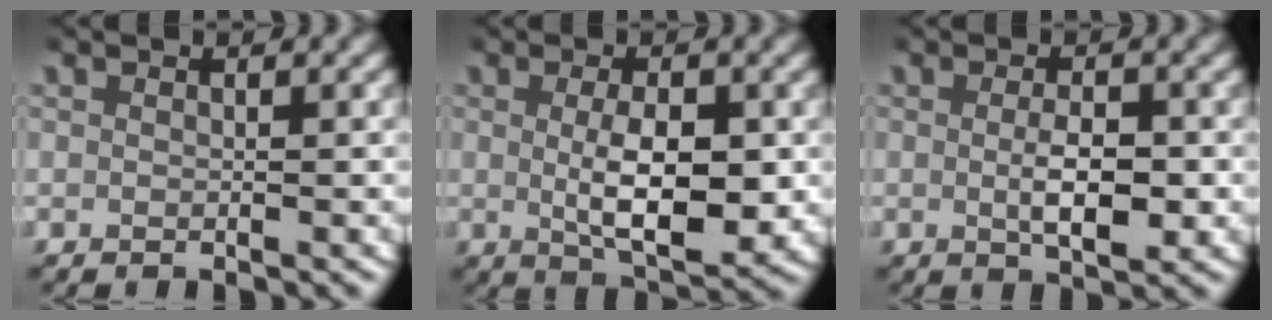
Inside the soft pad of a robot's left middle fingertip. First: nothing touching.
{"total": 6.0, "force": [-0.3, 2.7, 5.4], "torque": [-0.089, -0.020, 0.001]}
{"total": 3.5, "force": [-0.3, 1.4, 3.1], "torque": [-0.049, -0.007, -0.004]}